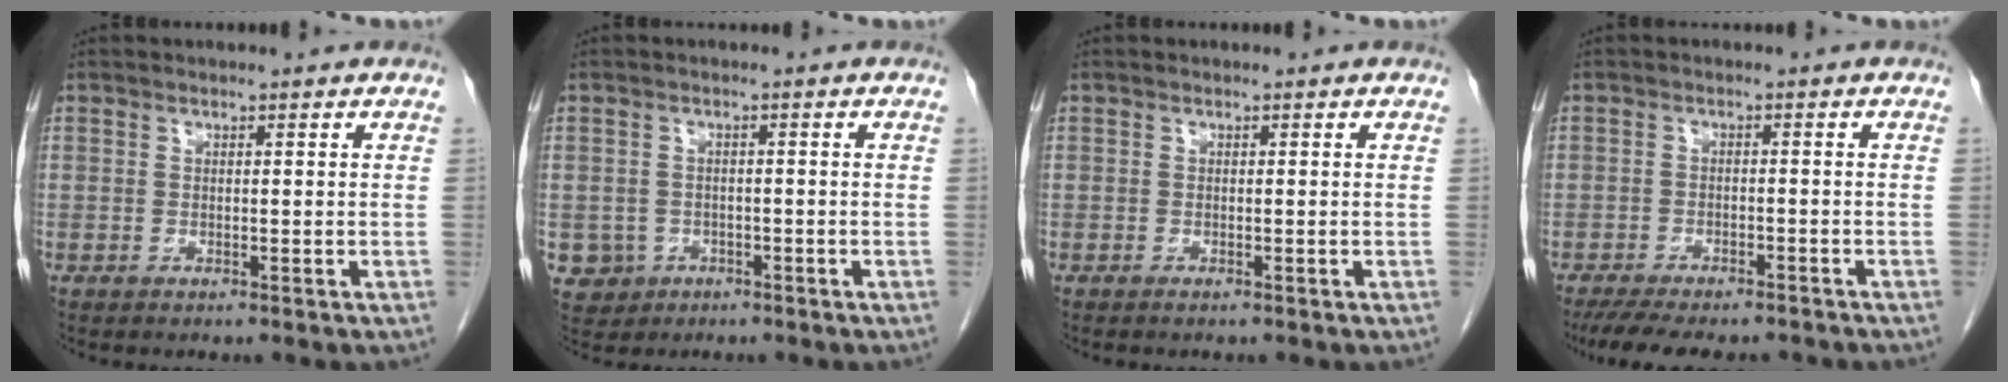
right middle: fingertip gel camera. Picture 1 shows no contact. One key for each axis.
{"total": 4.1, "fx": -1.7, "fy": 3.8, "fz": 0.3, "tx": -0.006, "ty": 0.008, "tz": -0.023}
{"total": 0.0}
{"total": 11.8, "fx": -10.0, "fy": 3.6, "fz": 5.1, "tx": -0.086, "ty": -0.006, "tz": -0.140}